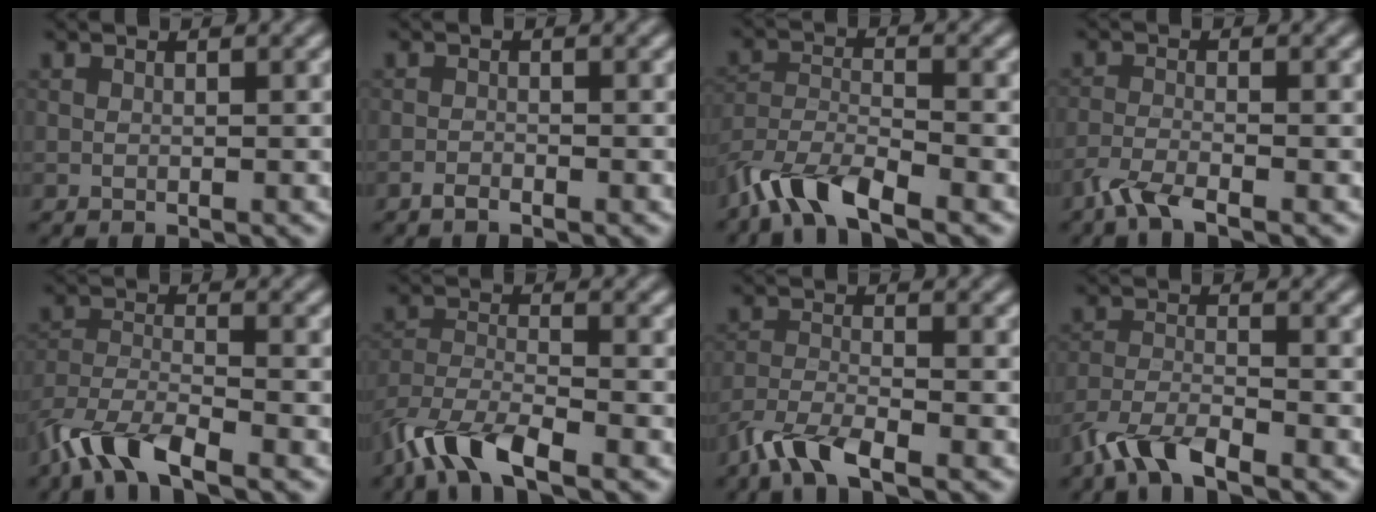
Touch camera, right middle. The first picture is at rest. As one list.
[{"total": 0.8, "force": [-0.7, 0.2, 0.4], "torque": [-0.005, 0.002, -0.014]}, {"total": 5.8, "force": [-4.7, 1.3, 3.1], "torque": [-0.057, -0.004, -0.095]}, {"total": 3.0, "force": [-2.3, 0.4, 1.8], "torque": [-0.042, -0.006, -0.057]}, {"total": 6.2, "force": [-4.8, 1.6, 3.7], "torque": [-0.073, -0.006, -0.099]}, {"total": 6.3, "force": [-4.7, 1.7, 3.8], "torque": [-0.074, -0.005, -0.099]}, {"total": 4.3, "force": [-3.4, 0.9, 2.6], "torque": [-0.055, -0.006, -0.075]}, {"total": 4.3, "force": [-3.4, 0.9, 2.4], "torque": [-0.052, -0.004, -0.076]}]